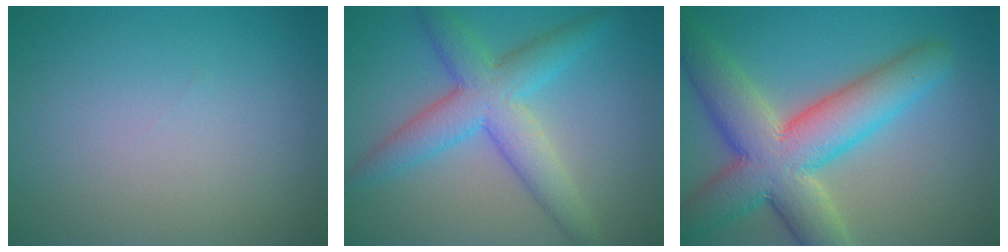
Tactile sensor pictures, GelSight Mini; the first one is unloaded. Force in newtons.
{"total": 6.0, "press": 6.0, "slide": 0.1}
{"total": 10.2, "press": 10.2, "slide": 0.5}